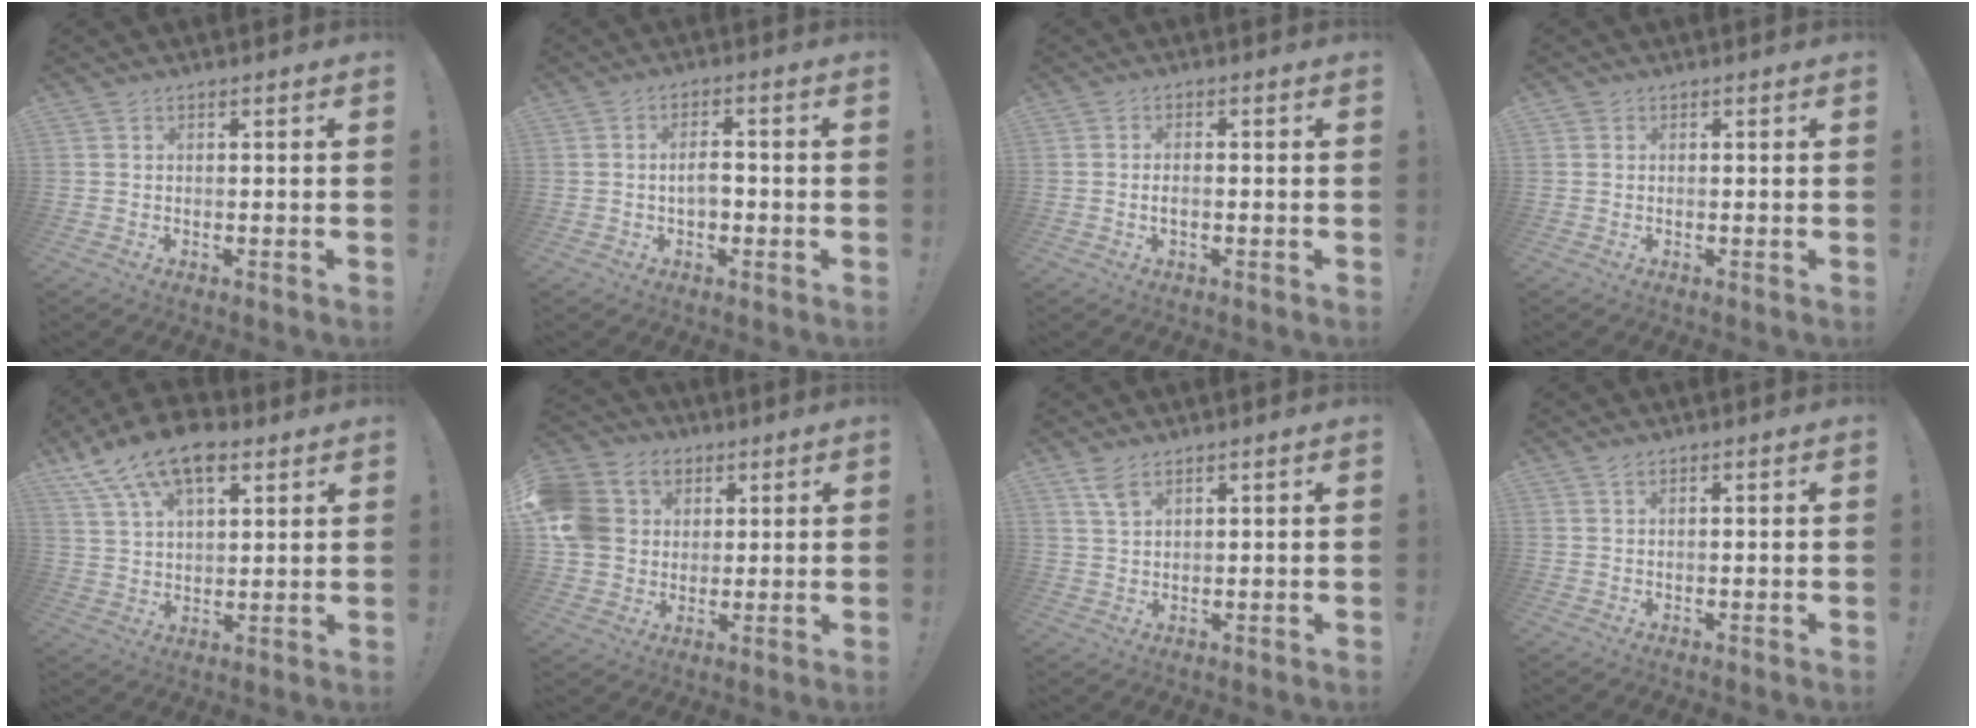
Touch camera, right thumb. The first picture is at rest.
{"total": 4.2, "force": [-0.7, 2.3, 3.4], "torque": [-0.044, 0.005, -0.015]}
{"total": 1.9, "force": [-0.6, 0.8, 1.6], "torque": [-0.030, 0.006, -0.011]}
{"total": 0.8, "force": [0.3, 0.8, 0.0], "torque": [0.007, -0.001, 0.003]}
{"total": 14.1, "force": [8.6, 6.9, 8.8], "torque": [-0.155, -0.040, 0.158]}
{"total": 13.4, "force": [3.2, 11.8, 5.6], "torque": [-0.100, -0.005, 0.068]}
{"total": 4.2, "force": [2.9, 1.6, 2.7], "torque": [-0.043, -0.016, 0.050]}
{"total": 0.9, "force": [0.8, 0.2, 0.4], "torque": [-0.001, -0.002, 0.013]}